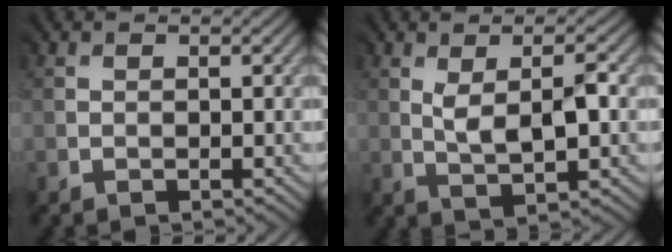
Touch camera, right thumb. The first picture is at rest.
{"total": 3.1, "force": [0.8, 0.7, 2.9], "torque": [-0.057, -0.005, 0.020]}